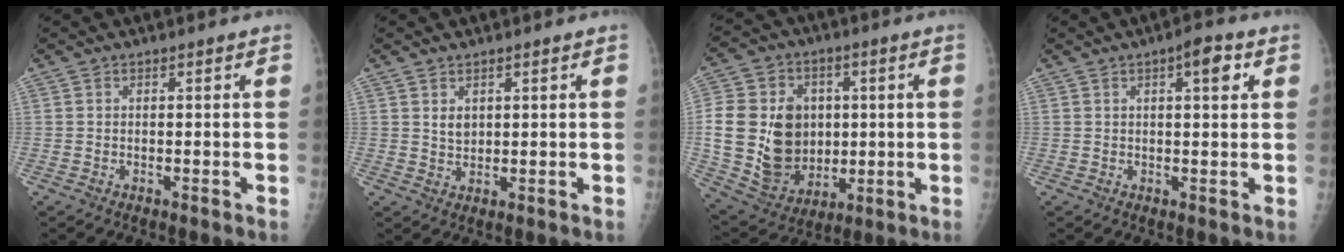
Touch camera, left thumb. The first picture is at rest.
{"total": 2.4, "force": [1.1, 1.6, 1.4], "torque": [-0.017, -0.011, 0.026]}
{"total": 19.9, "force": [0.5, 15.7, 12.3], "torque": [-0.209, 0.001, 0.030]}
{"total": 4.5, "force": [1.9, 1.4, 3.9], "torque": [-0.049, -0.002, 0.023]}